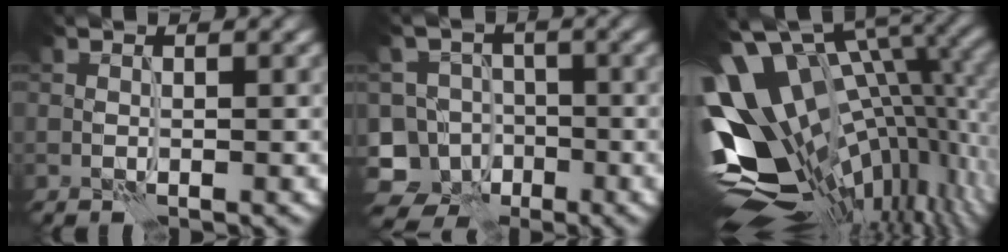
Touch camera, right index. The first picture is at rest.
{"total": 8.7, "force": [-5.1, 6.8, 1.8], "torque": [-0.016, -0.005, -0.097]}
{"total": 17.7, "force": [0.5, 9.1, 15.1], "torque": [-0.253, -0.041, 0.035]}